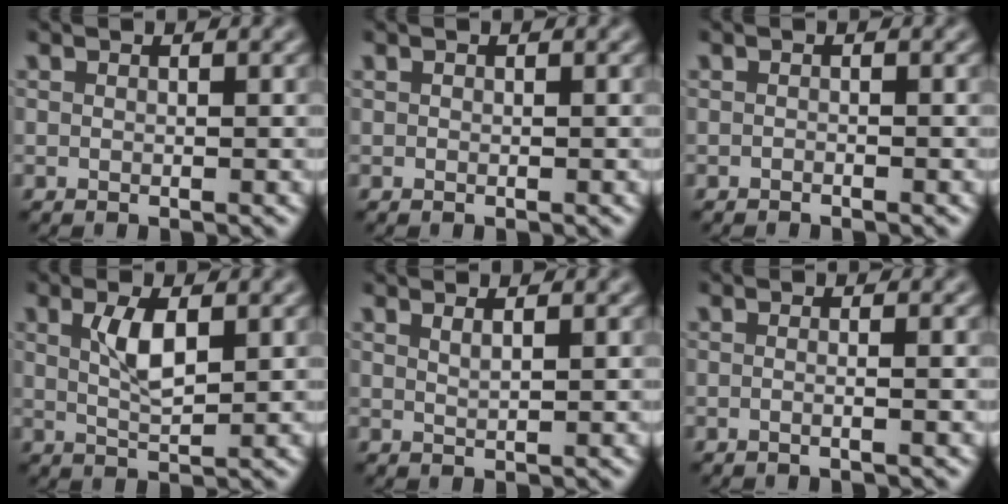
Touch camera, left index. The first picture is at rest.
{"total": 0.0}
{"total": 1.0, "force": [-1.0, -0.3, -0.2], "torque": [0.007, 0.000, -0.014]}
{"total": 2.6, "force": [0.3, 0.7, 2.5], "torque": [-0.052, 0.004, 0.013]}
{"total": 0.5, "force": [0.2, 0.0, 0.5], "torque": [0.001, 0.003, 0.001]}
{"total": 2.2, "force": [-0.3, 1.1, 1.9], "torque": [0.011, 0.003, -0.035]}